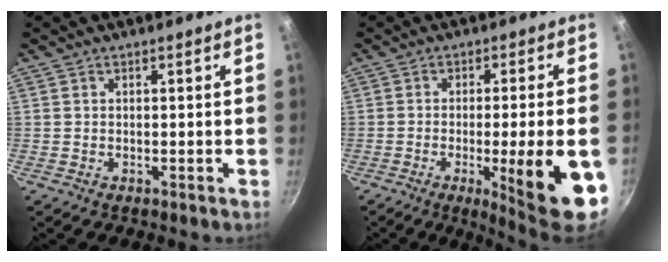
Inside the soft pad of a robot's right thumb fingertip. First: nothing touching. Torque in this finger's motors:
{"motor_torque": [0.04, 1.04, 1.40, -0.16, 0.30]}